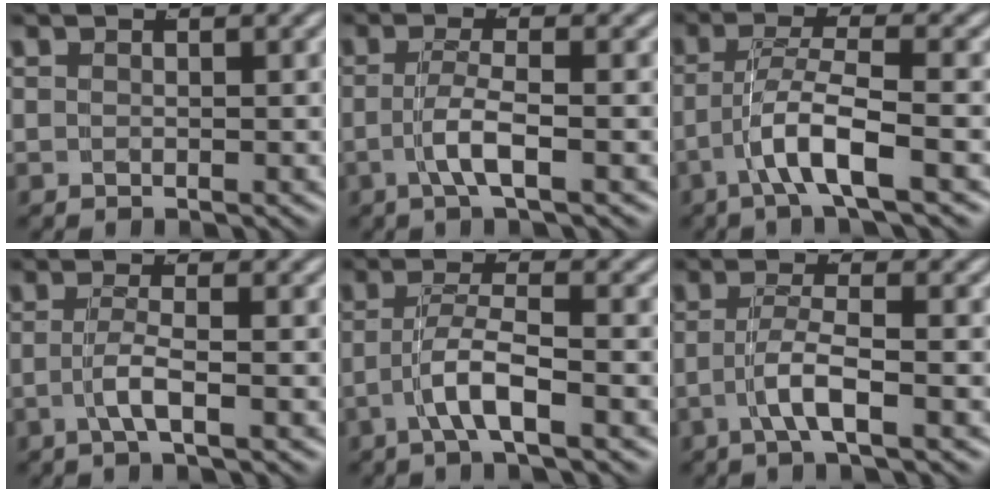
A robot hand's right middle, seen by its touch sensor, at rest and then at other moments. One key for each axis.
{"total": 2.7, "fx": -0.9, "fy": 0.3, "fz": 2.5, "tx": -0.042, "ty": -0.002, "tz": -0.016}
{"total": 4.1, "fx": -1.8, "fy": 0.9, "fz": 3.6, "tx": -0.061, "ty": 0.001, "tz": -0.032}
{"total": 2.0, "fx": -0.8, "fy": 0.0, "fz": 1.9, "tx": -0.031, "ty": -0.002, "tz": -0.016}
{"total": 3.5, "fx": -1.7, "fy": 0.9, "fz": 3.0, "tx": -0.048, "ty": 0.002, "tz": -0.033}
{"total": 2.9, "fx": -1.3, "fy": 0.4, "fz": 2.6, "tx": -0.043, "ty": -0.002, "tz": -0.024}